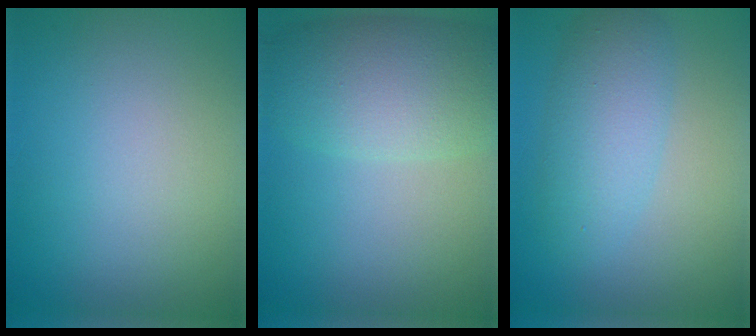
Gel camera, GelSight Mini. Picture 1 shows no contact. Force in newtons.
{"total": 6.7, "press": 6.7, "slide": 0.4}
{"total": 4.1, "press": 4.1, "slide": 0.2}